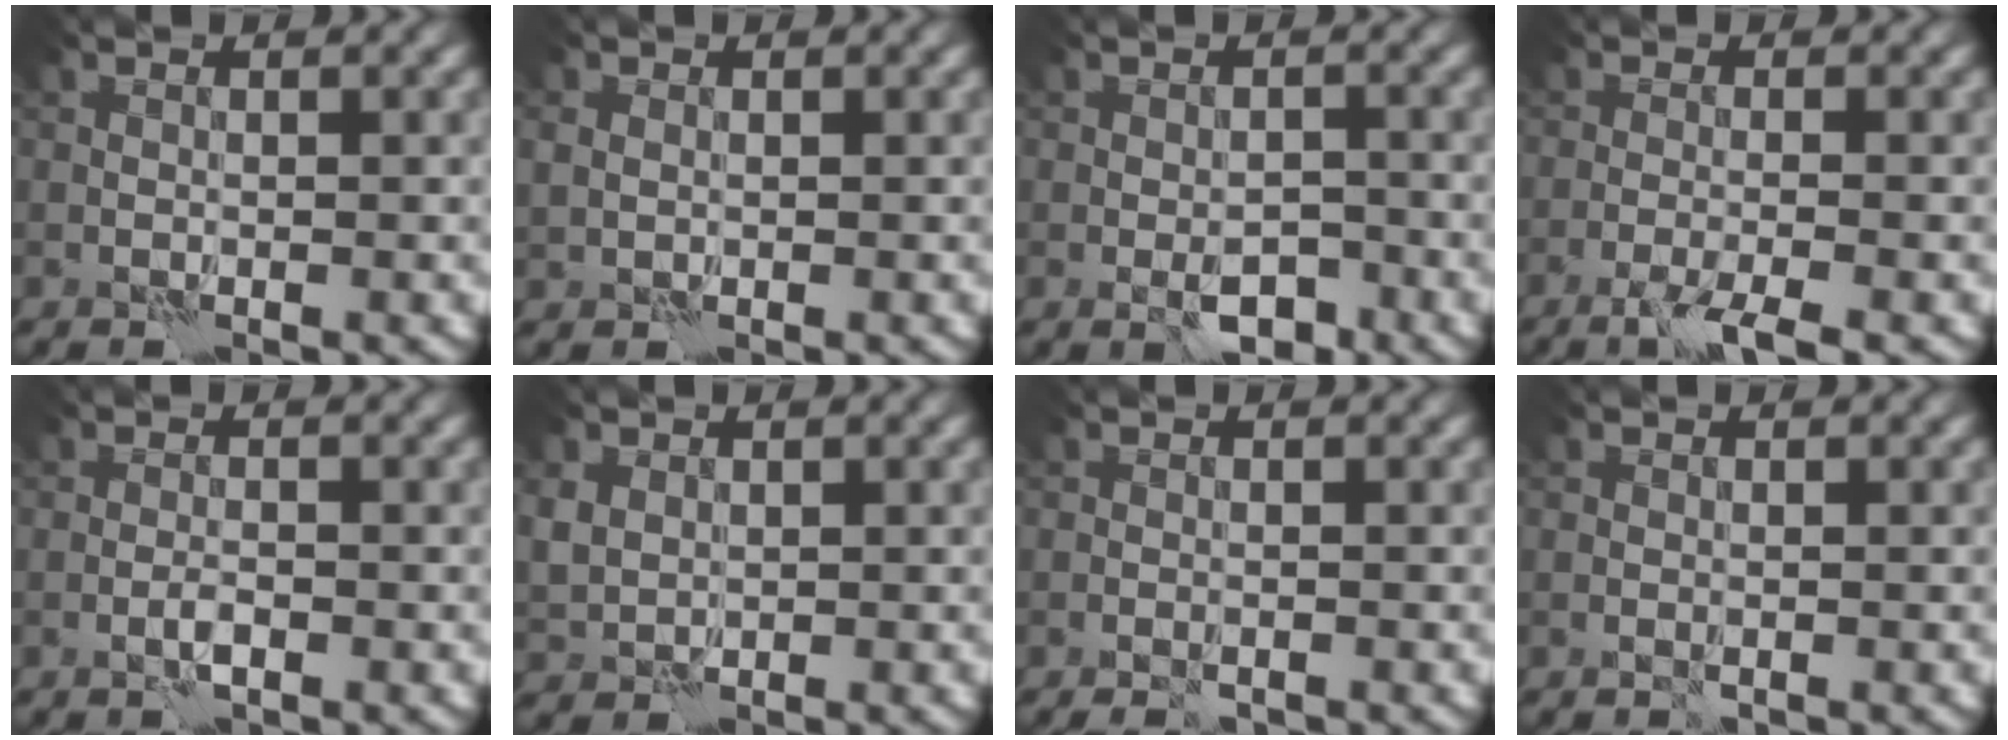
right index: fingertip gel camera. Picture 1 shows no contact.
{"total": 1.3, "force": [0.3, 1.2, 0.5], "torque": [-0.011, -0.003, 0.006]}
{"total": 3.1, "force": [-1.5, 1.5, 2.3], "torque": [-0.032, 0.001, -0.024]}
{"total": 3.2, "force": [-2.1, 0.2, 2.4], "torque": [-0.046, -0.001, -0.048]}
{"total": 1.2, "force": [-0.6, 0.1, 1.0], "torque": [-0.024, 0.001, -0.014]}
{"total": 2.1, "force": [0.7, 1.8, 0.9], "torque": [-0.029, -0.002, 0.013]}
{"total": 1.2, "force": [-0.9, 0.3, 0.8], "torque": [-0.018, -0.001, -0.016]}
{"total": 0.6, "force": [-0.3, 0.2, 0.4], "torque": [-0.009, -0.002, -0.006]}